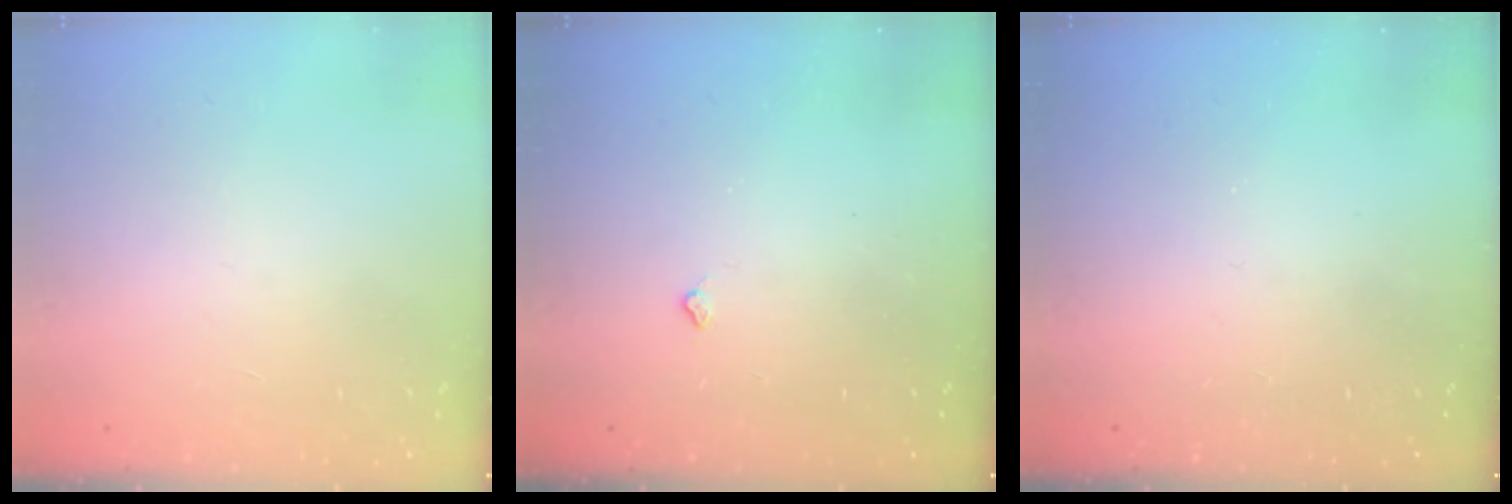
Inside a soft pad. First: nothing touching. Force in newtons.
{"total": 2.7, "press": 2.6, "slide": 0.4}
{"total": 0.0}